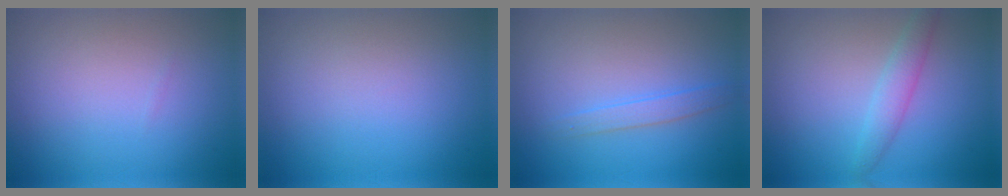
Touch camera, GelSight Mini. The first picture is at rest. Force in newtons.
{"total": 0.0}
{"total": 1.3, "press": 1.3, "slide": 0.1}
{"total": 2.0, "press": 2.0, "slide": 0.1}